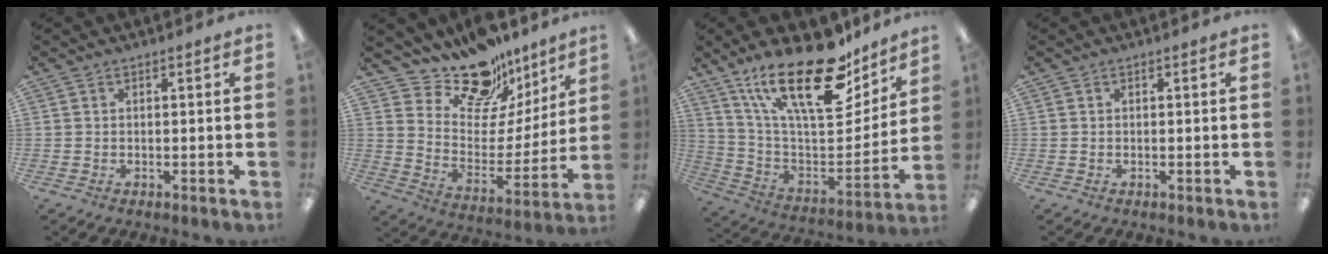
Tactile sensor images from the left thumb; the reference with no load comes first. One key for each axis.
{"total": 18.4, "fx": 14.3, "fy": 9.8, "fz": 6.1, "tx": -0.098, "ty": -0.110, "tz": 0.256}
{"total": 28.0, "fx": 18.3, "fy": 11.0, "fz": 18.2, "tx": -0.292, "ty": -0.107, "tz": 0.317}
{"total": 0.0}